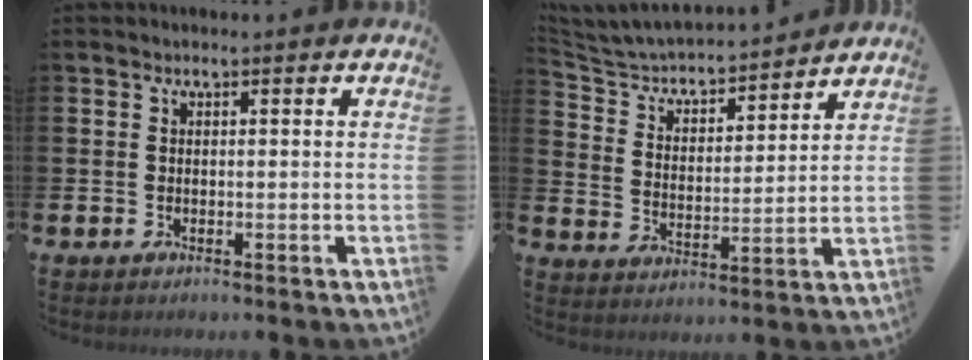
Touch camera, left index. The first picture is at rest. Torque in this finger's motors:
{"motor_torque": [1.14, -1.00, 0.22, 0.03]}